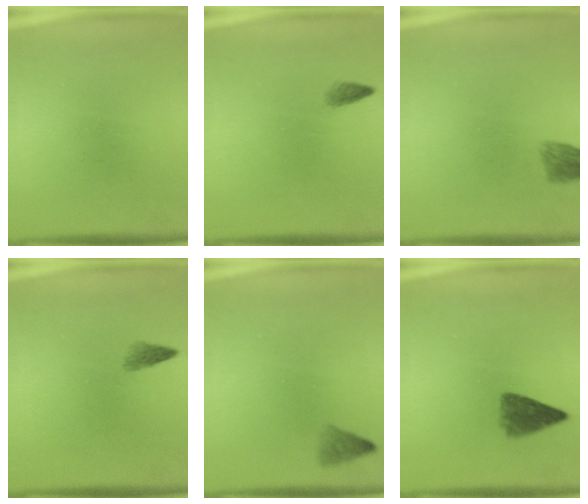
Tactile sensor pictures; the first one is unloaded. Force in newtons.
{"total": 1.0}
{"total": 2.9}
{"total": 1.5}
{"total": 1.6}
{"total": 4.2}